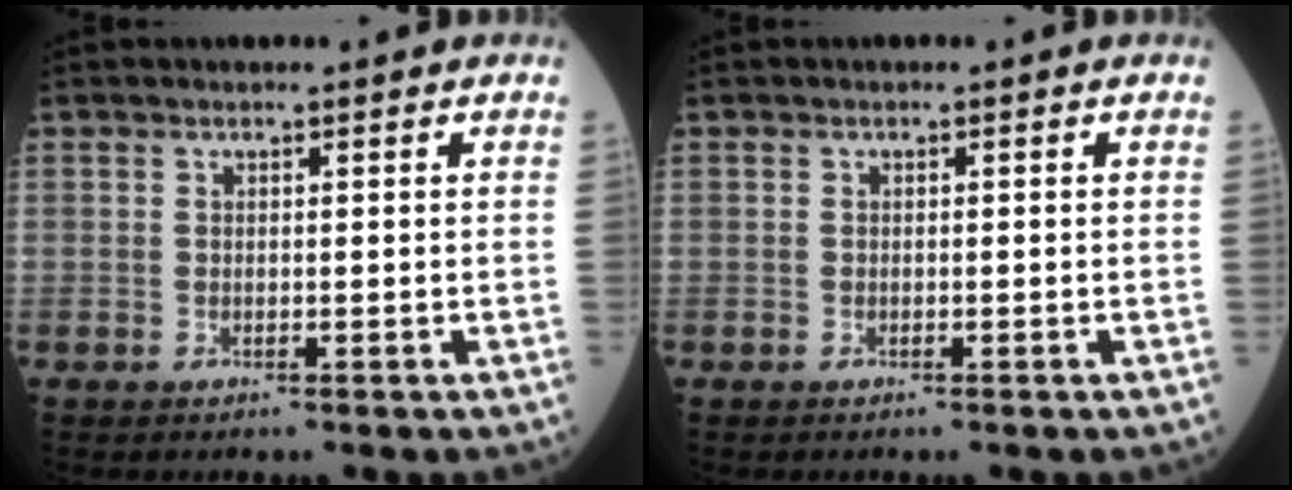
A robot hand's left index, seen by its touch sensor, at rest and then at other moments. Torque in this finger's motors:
{"motor_torque": [0.00, 0.00, 0.00, 0.00]}